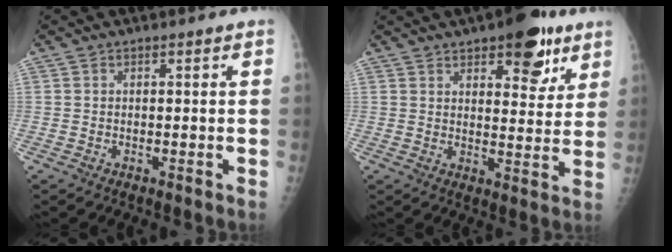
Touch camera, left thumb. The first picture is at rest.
{"total": 11.9, "force": [7.0, 5.1, 8.1], "torque": [-0.069, -0.030, 0.093]}